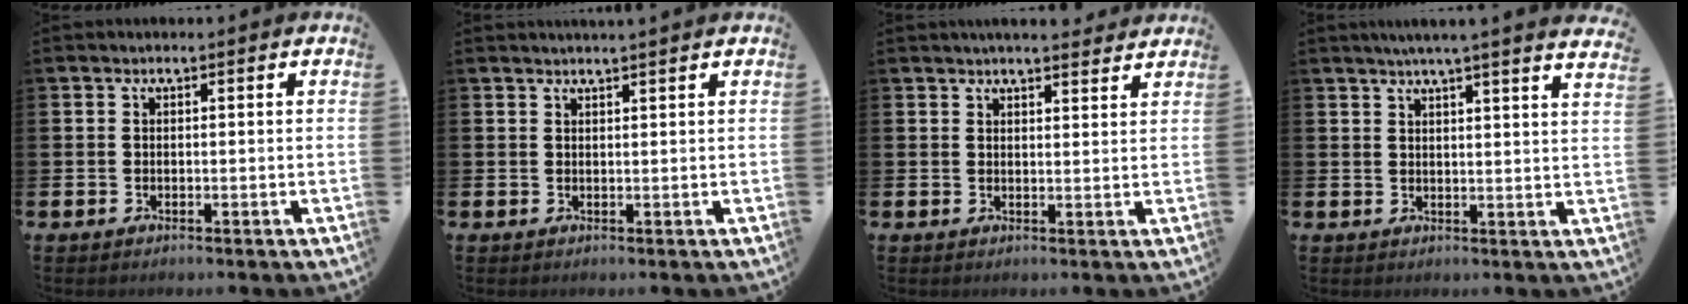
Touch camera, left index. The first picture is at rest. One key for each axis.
{"total": 1.3, "fx": 1.2, "fy": -0.2, "fz": 0.1, "tx": 0.002, "ty": -0.004, "tz": 0.023}
{"total": 3.5, "fx": 3.5, "fy": 0.2, "fz": 0.6, "tx": -0.008, "ty": -0.017, "tz": 0.062}
{"total": 4.5, "fx": 4.2, "fy": -1.0, "fz": 1.2, "tx": -0.031, "ty": -0.018, "tz": 0.073}